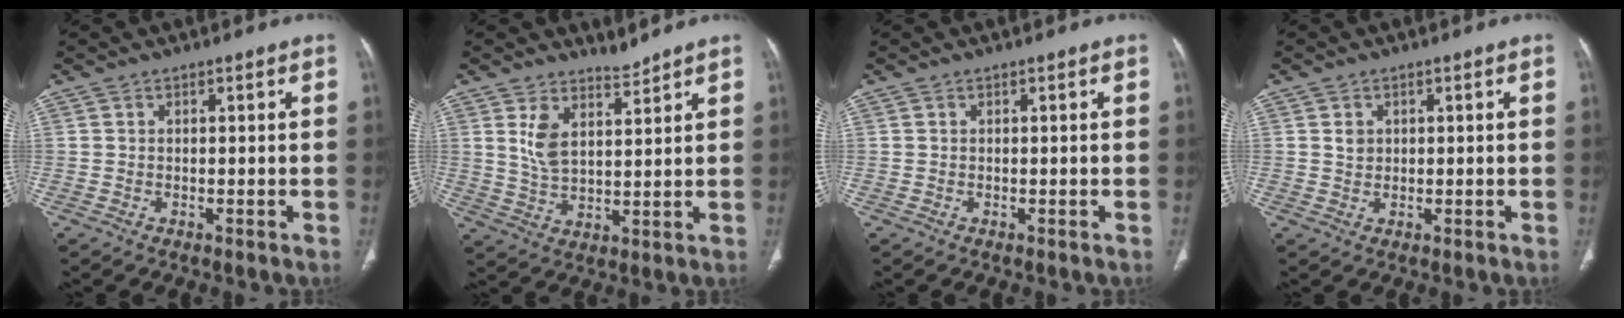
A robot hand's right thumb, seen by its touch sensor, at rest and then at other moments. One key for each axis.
{"total": 5.7, "fx": 4.2, "fy": 2.2, "fz": 3.1, "tx": -0.051, "ty": -0.037, "tz": 0.088}
{"total": 0.0}
{"total": 1.6, "fx": 0.6, "fy": 1.4, "fz": 0.7, "tx": -0.003, "ty": -0.003, "tz": 0.011}